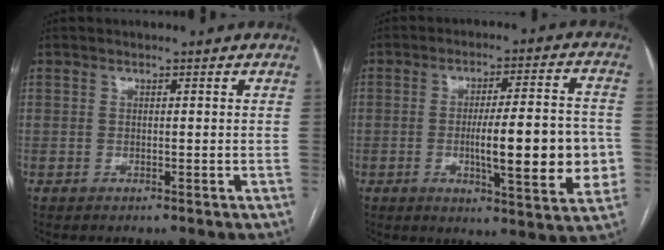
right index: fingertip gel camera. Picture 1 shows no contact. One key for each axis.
{"total": 14.6, "fx": -2.1, "fy": 2.5, "fz": 14.2, "tx": -0.202, "ty": 0.006, "tz": -0.023}